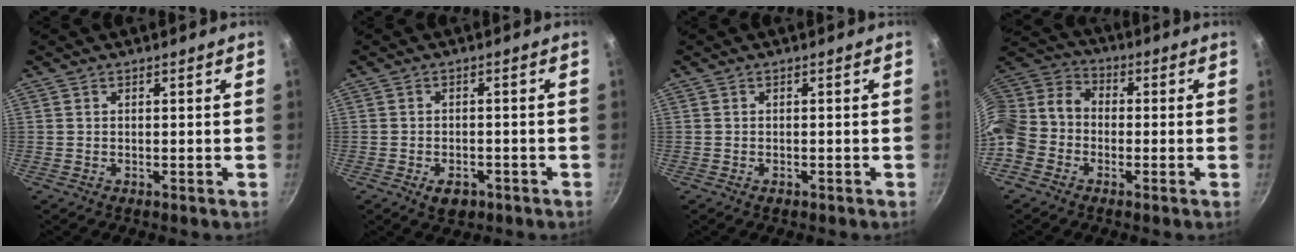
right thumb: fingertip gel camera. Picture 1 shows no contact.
{"total": 3.6, "force": [-2.0, 2.2, 2.1], "torque": [-0.029, 0.007, -0.027]}
{"total": 0.5, "force": [-0.4, 0.3, 0.2], "torque": [-0.004, 0.004, -0.006]}
{"total": 14.4, "force": [-3.2, 11.5, 8.1], "torque": [-0.180, 0.049, -0.071]}